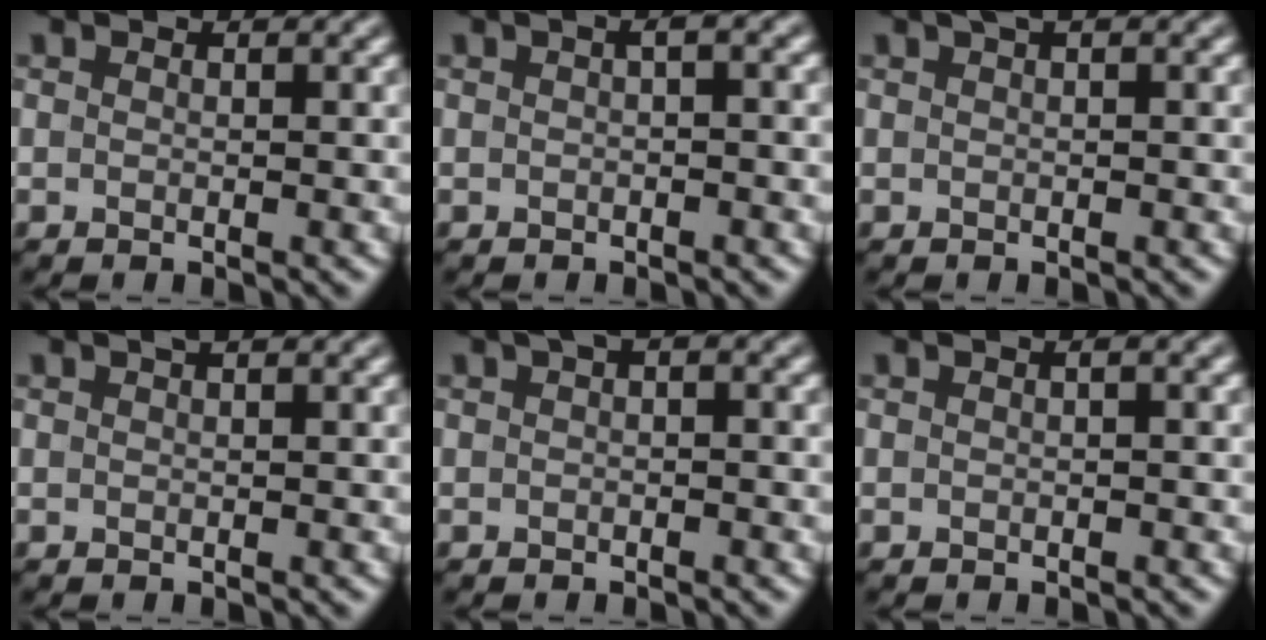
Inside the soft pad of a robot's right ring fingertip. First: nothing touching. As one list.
[{"total": 1.3, "force": [0.1, 0.4, 1.3], "torque": [-0.021, 0.007, 0.002]}, {"total": 0.9, "force": [0.5, 0.2, 0.6], "torque": [-0.011, 0.010, 0.009]}, {"total": 0.5, "force": [0.4, 0.1, 0.4], "torque": [-0.008, 0.007, 0.006]}, {"total": 1.3, "force": [0.4, 0.6, 1.0], "torque": [-0.017, 0.011, 0.004]}, {"total": 0.9, "force": [0.1, 0.4, 0.8], "torque": [-0.012, 0.004, 0.002]}]